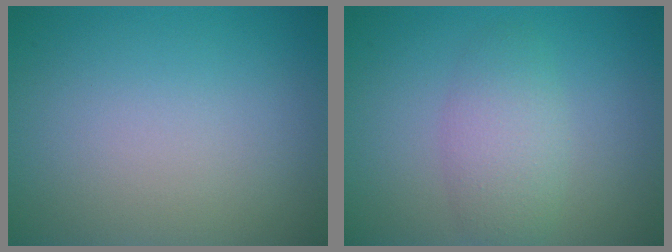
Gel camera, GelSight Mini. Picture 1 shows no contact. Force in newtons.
{"total": 3.1, "press": 3.1, "slide": 0.1}